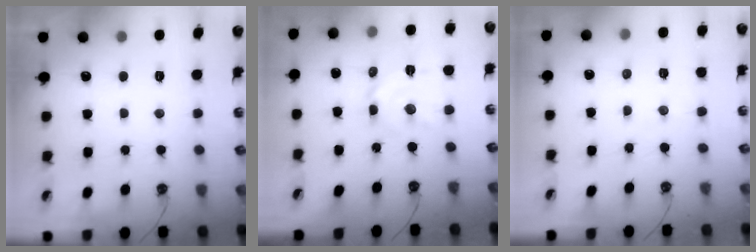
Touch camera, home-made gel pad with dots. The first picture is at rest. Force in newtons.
{"total": 9.9, "press": 9.9, "slide": 0.5}
{"total": 2.7, "press": 2.7, "slide": 0.3}